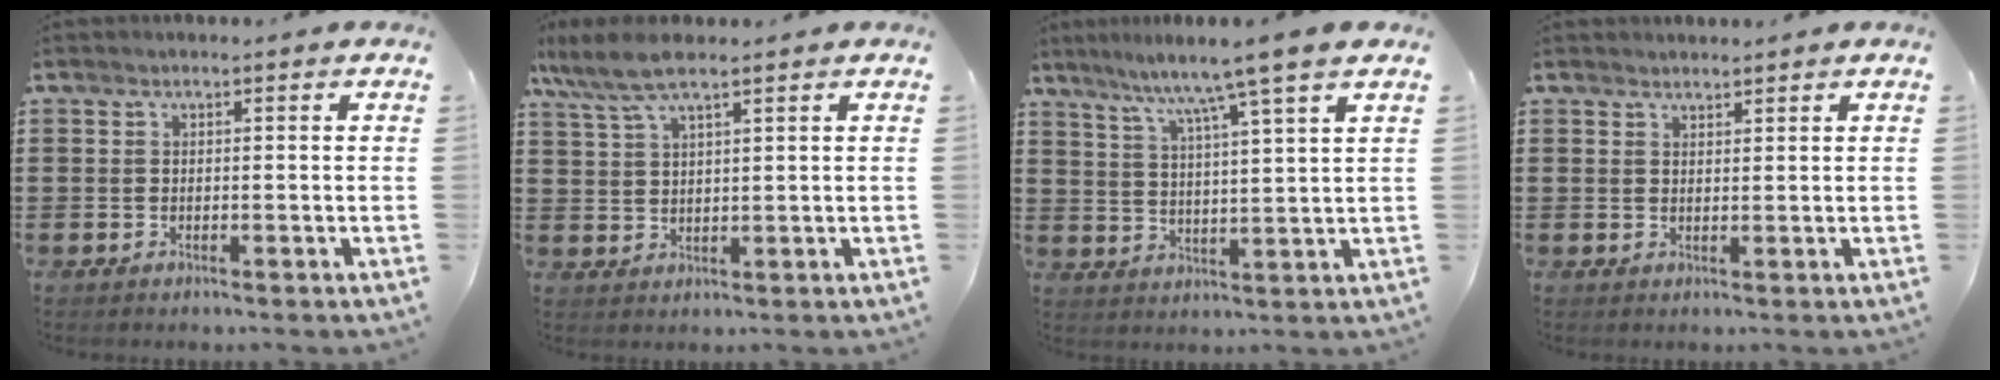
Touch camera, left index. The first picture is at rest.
{"total": 6.3, "force": [4.5, 1.3, 4.1], "torque": [-0.098, -0.007, 0.080]}
{"total": 7.4, "force": [5.8, -1.5, 4.2], "torque": [-0.102, -0.033, 0.093]}
{"total": 1.6, "force": [1.5, 0.2, 0.0], "torque": [-0.001, 0.000, 0.031]}